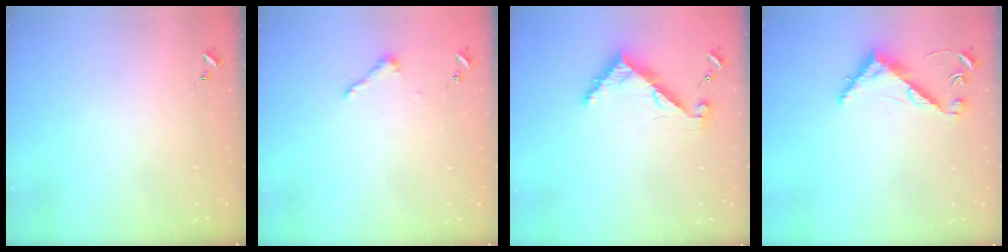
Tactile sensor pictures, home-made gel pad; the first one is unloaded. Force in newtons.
{"total": 3.4, "press": 3.4, "slide": 0.3}
{"total": 7.5, "press": 7.5, "slide": 0.1}
{"total": 7.7, "press": 7.7, "slide": 0.5}